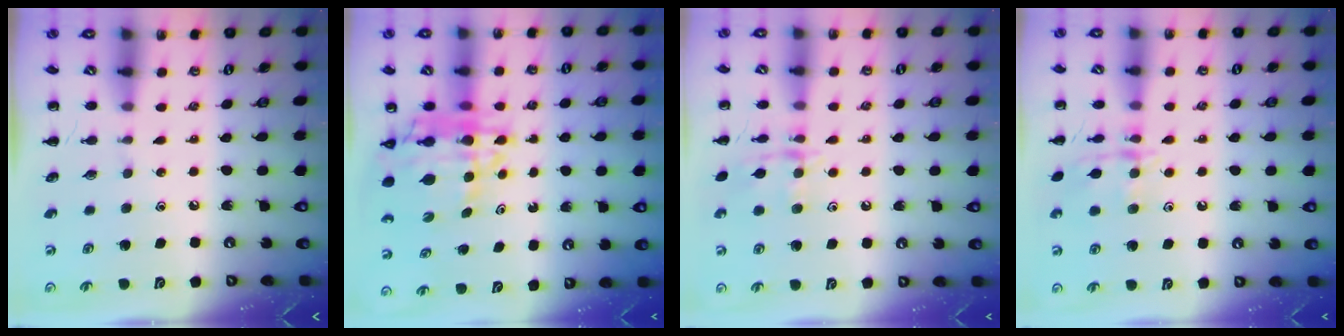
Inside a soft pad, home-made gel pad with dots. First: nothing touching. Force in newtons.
{"total": 11.4, "press": 10.9, "slide": 3.4}
{"total": 11.0, "press": 11.0, "slide": 0.6}
{"total": 12.0, "press": 12.0, "slide": 0.6}